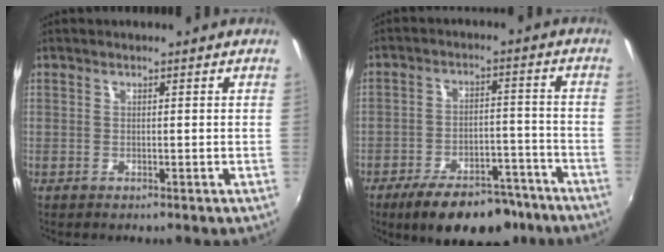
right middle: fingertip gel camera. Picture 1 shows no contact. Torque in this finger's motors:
{"motor_torque": [0.50, -0.73, 0.02, 0.00]}